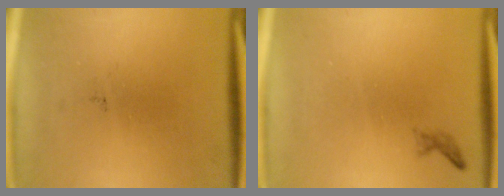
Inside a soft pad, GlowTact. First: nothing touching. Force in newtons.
{"total": 0.6}